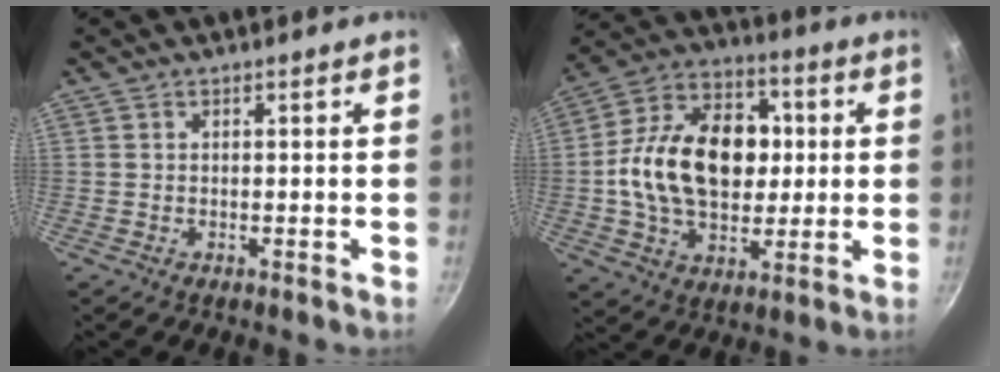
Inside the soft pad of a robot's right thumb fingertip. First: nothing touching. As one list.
[{"total": 21.7, "force": [1.2, 15.0, 15.6], "torque": [-0.226, 0.029, 0.009]}]